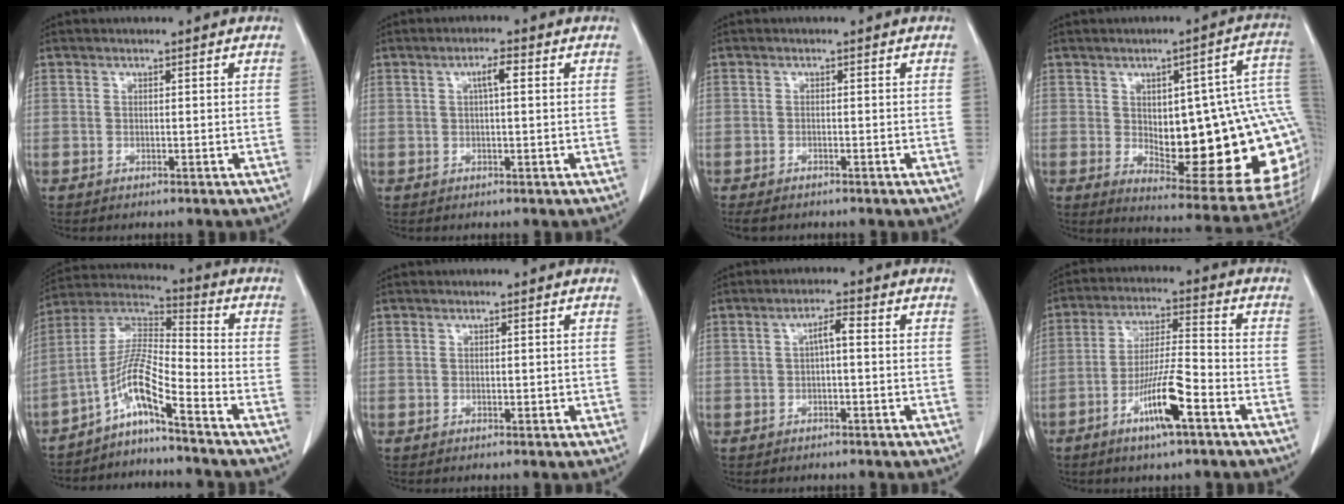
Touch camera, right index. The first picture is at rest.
{"total": 2.6, "force": [0.6, 0.3, 2.5], "torque": [-0.044, 0.006, 0.010]}
{"total": 2.7, "force": [-2.2, 0.9, 1.2], "torque": [-0.019, -0.006, -0.030]}
{"total": 24.9, "force": [-0.1, 7.0, 23.9], "torque": [-0.240, 0.021, 0.020]}
{"total": 8.7, "force": [-5.8, 0.0, 6.5], "torque": [-0.137, 0.016, -0.115]}
{"total": 0.7, "force": [0.0, 0.4, 0.5], "torque": [-0.008, 0.001, 0.002]}
{"total": 2.7, "force": [0.1, 0.5, 2.6], "torque": [-0.045, 0.008, 0.002]}
{"total": 10.2, "force": [-5.0, 0.8, 8.8], "torque": [-0.167, -0.007, -0.091]}